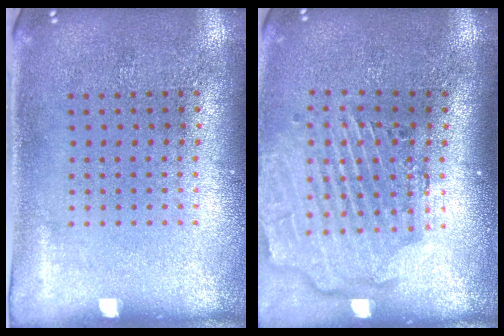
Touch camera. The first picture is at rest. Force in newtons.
{"total": 2.8, "press": 2.3, "slide": 1.6}